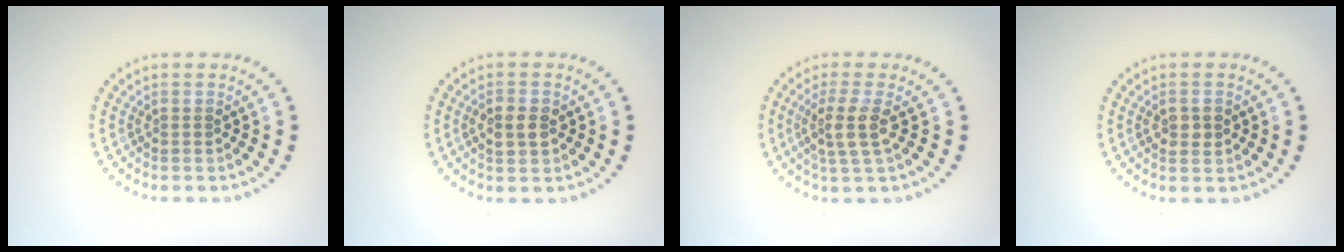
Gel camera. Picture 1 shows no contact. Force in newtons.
{"total": 2.2, "press": 2.2, "slide": 0.1}
{"total": 2.9, "press": 2.4, "slide": 1.7}
{"total": 1.7, "press": 1.7, "slide": 0.2}